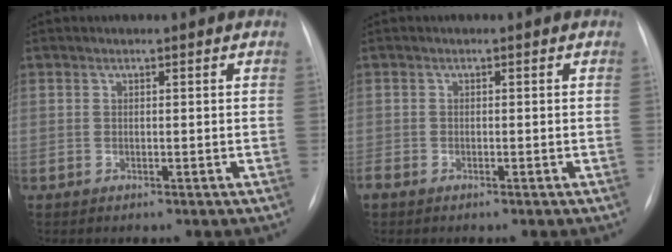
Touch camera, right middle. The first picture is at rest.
{"total": 1.1, "force": [-0.8, 0.5, 0.5], "torque": [-0.015, -0.002, -0.015]}